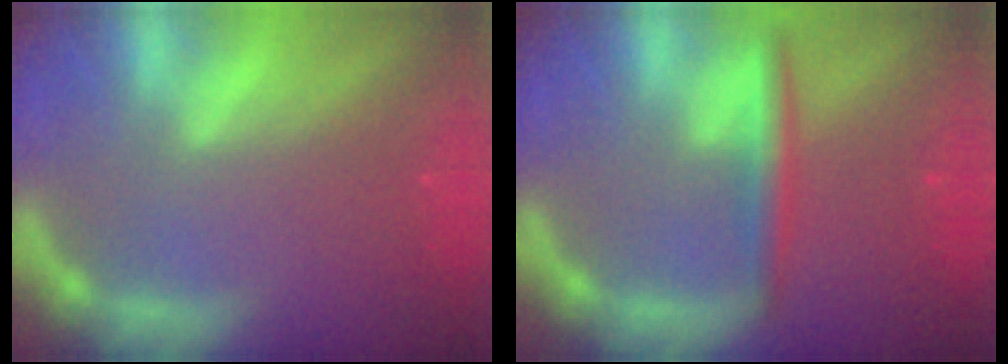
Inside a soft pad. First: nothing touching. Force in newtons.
{"total": 3.0}